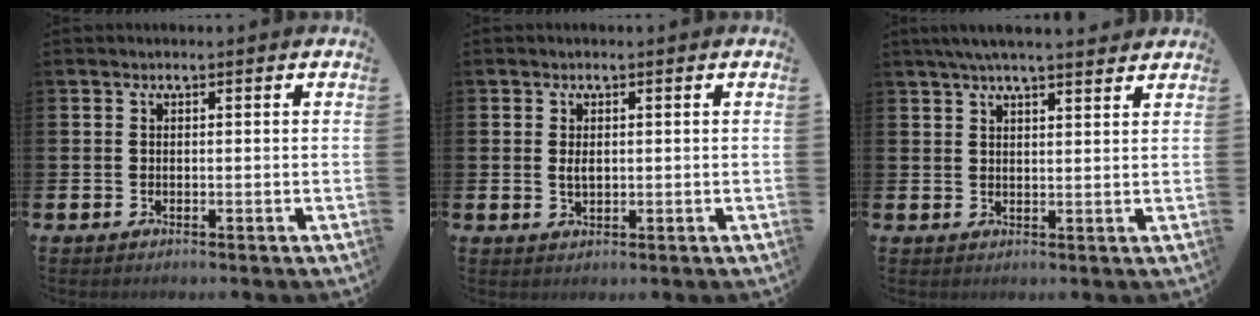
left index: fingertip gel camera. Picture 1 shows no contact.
{"total": 1.3, "force": [0.3, 0.7, 1.0], "torque": [-0.007, -0.001, 0.002]}
{"total": 4.5, "force": [4.1, 0.2, 1.8], "torque": [-0.041, -0.009, 0.074]}